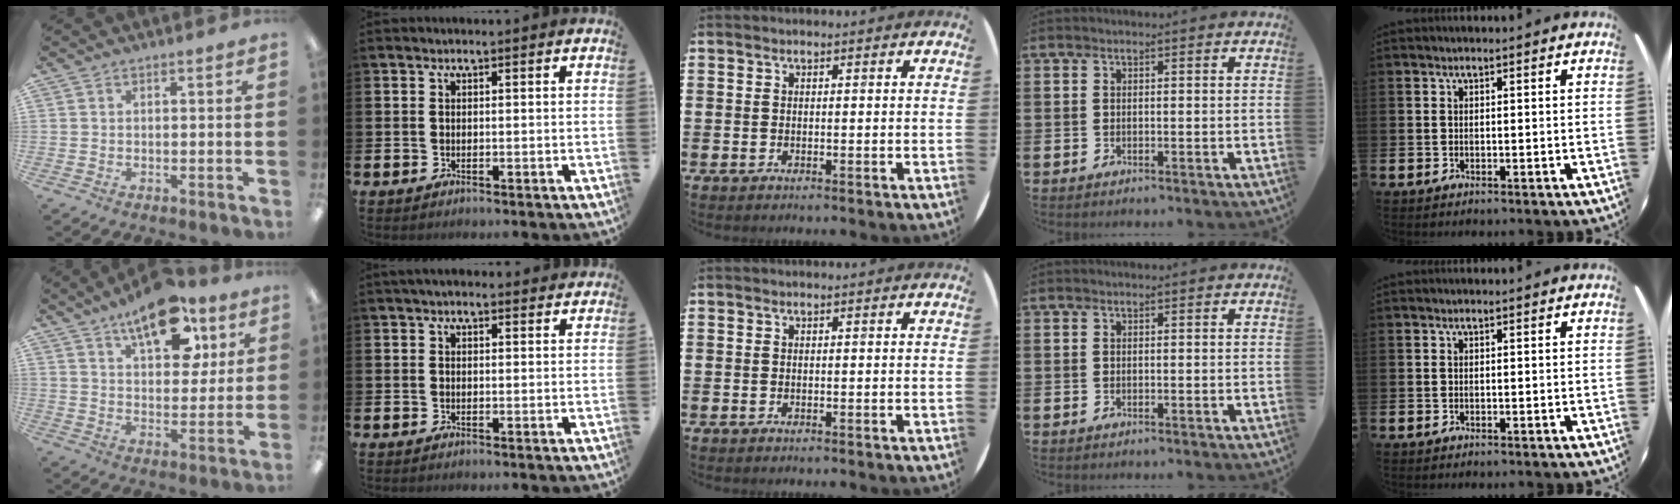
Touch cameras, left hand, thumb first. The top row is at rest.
{"thumb": {"total": 16.5, "force": [10.0, 8.2, 10.2], "torque": [-0.139, -0.044, 0.169]}, "index": {"total": 1.9, "force": [1.7, 0.6, 0.6], "torque": [-0.015, 0.003, 0.031]}}